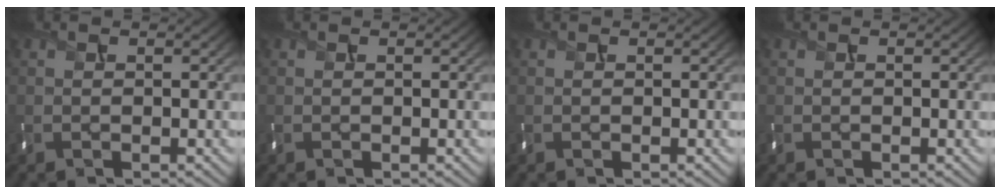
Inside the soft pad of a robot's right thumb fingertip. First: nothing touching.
{"total": 0.0}
{"total": 0.0}
{"total": 0.0}